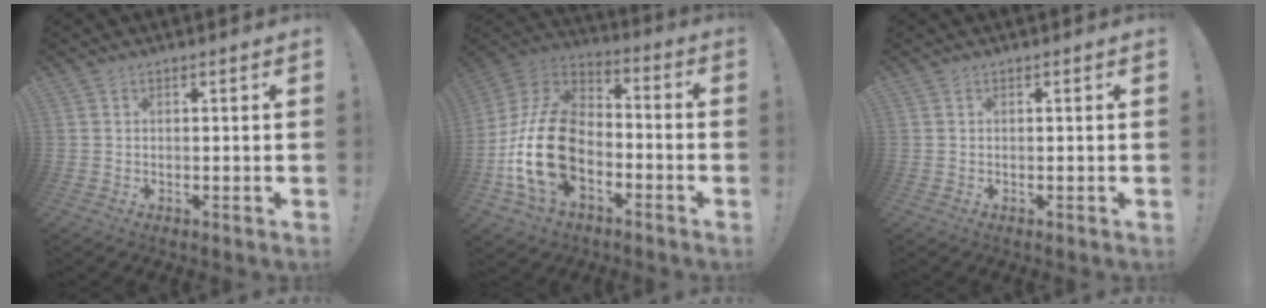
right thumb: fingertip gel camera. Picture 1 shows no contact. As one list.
[{"total": 22.2, "force": [-6.1, 14.3, 15.9], "torque": [-0.320, 0.043, -0.090]}, {"total": 0.0}]